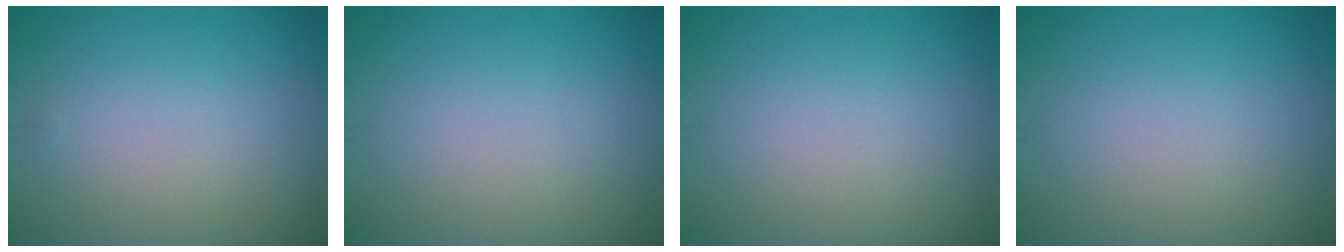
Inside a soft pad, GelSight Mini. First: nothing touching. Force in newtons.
{"total": 0.0}
{"total": 0.0}
{"total": 0.0}